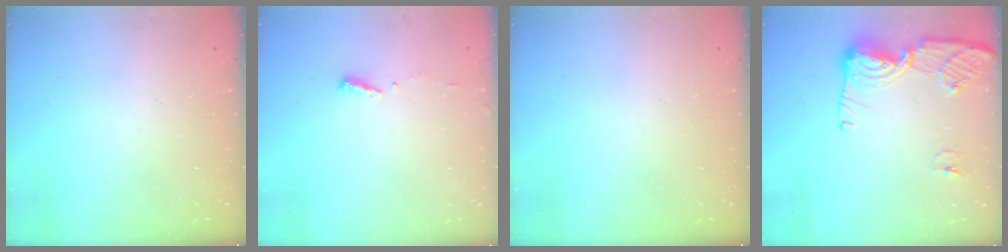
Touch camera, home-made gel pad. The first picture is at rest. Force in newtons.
{"total": 3.9, "press": 3.9, "slide": 0.4}
{"total": 0.0}
{"total": 11.7, "press": 11.7, "slide": 1.2}